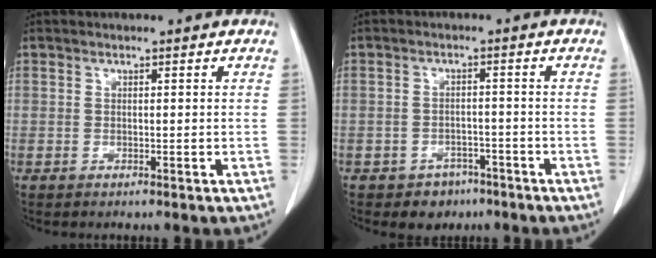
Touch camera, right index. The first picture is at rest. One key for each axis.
{"total": 4.0, "fx": -2.7, "fy": 2.9, "fz": 0.7, "tx": -0.009, "ty": 0.012, "tz": -0.032}